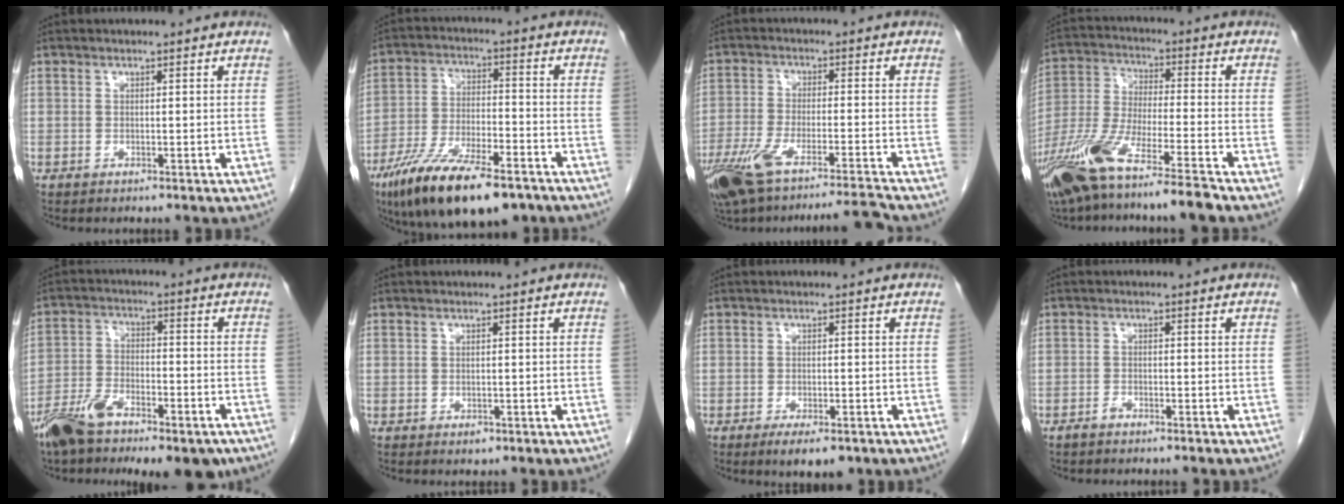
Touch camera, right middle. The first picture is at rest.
{"total": 16.4, "force": [-11.2, 4.5, 11.2], "torque": [-0.205, -0.027, -0.195]}
{"total": 13.1, "force": [-10.6, 0.2, 7.6], "torque": [-0.144, -0.009, -0.181]}
{"total": 14.9, "force": [-10.8, 0.2, 10.3], "torque": [-0.221, -0.040, -0.202]}
{"total": 15.1, "force": [-10.6, 5.3, 9.3], "torque": [-0.166, -0.005, -0.179]}
{"total": 0.9, "force": [-0.5, 0.5, 0.4], "torque": [-0.008, 0.000, -0.003]}
{"total": 4.9, "force": [-3.2, 1.6, 3.4], "torque": [-0.050, -0.007, -0.043]}
{"total": 1.4, "force": [-1.3, 0.2, 0.5], "torque": [-0.014, 0.000, -0.021]}